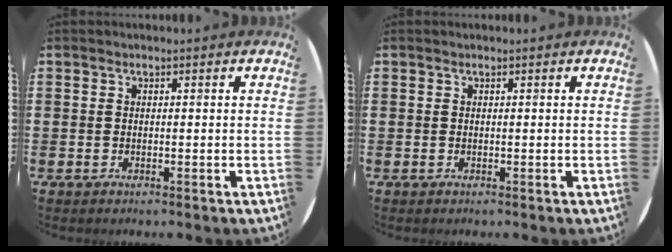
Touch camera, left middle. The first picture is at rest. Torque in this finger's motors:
{"motor_torque": [-0.14, 0.02, -0.01, 0.00]}